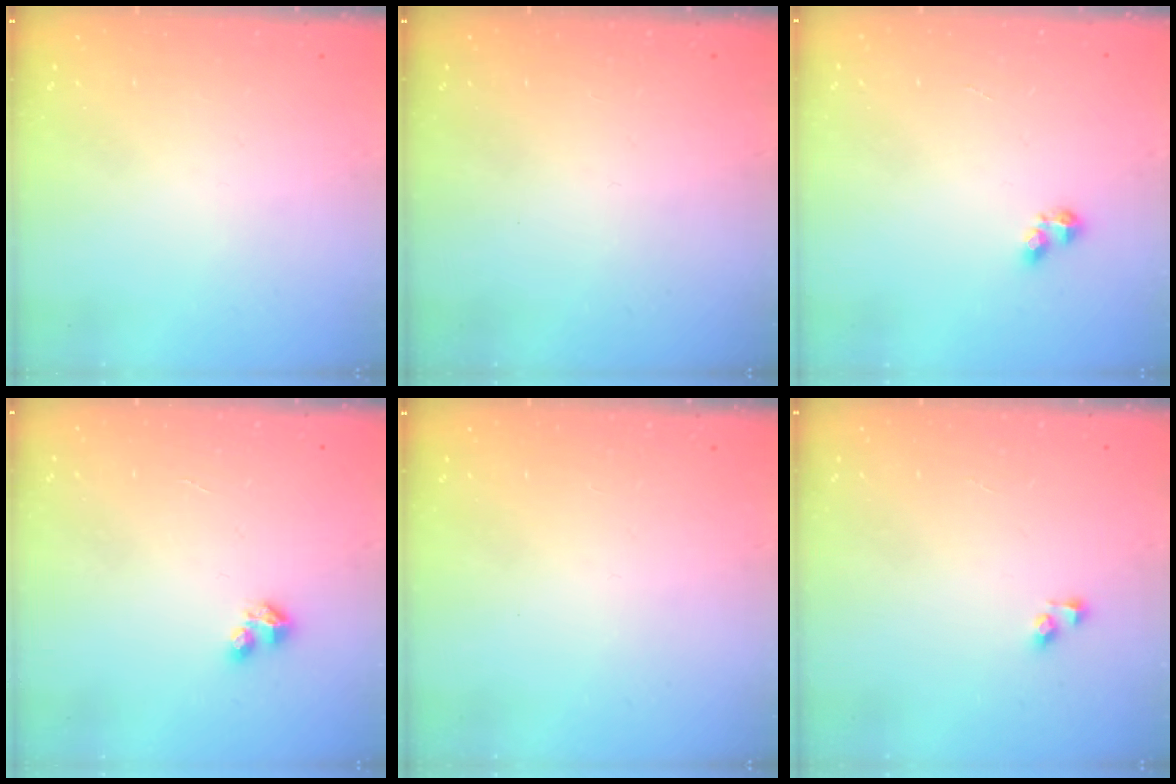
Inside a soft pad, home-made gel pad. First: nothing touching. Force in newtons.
{"total": 0.0}
{"total": 2.6, "press": 2.5, "slide": 0.5}
{"total": 3.2, "press": 3.2, "slide": 0.3}
{"total": 0.0}
{"total": 4.0, "press": 4.0, "slide": 0.4}